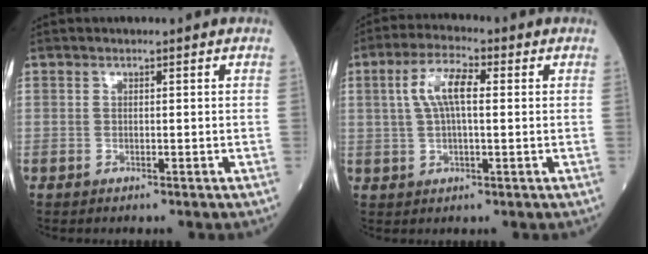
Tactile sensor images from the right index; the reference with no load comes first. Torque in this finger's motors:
{"motor_torque": [0.33, -0.08, 0.18, 0.05]}